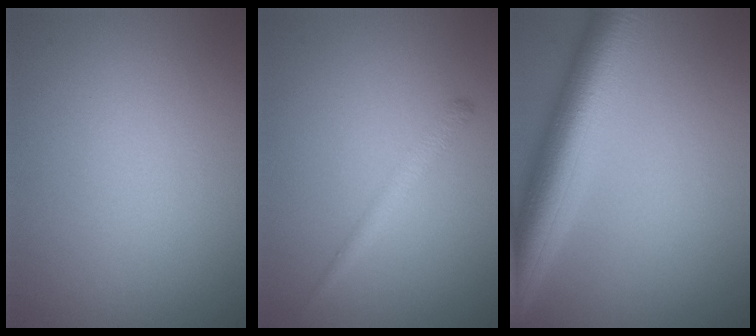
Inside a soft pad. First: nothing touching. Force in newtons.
{"total": 1.6, "press": 1.6, "slide": 0.0}
{"total": 8.8, "press": 8.8, "slide": 0.3}